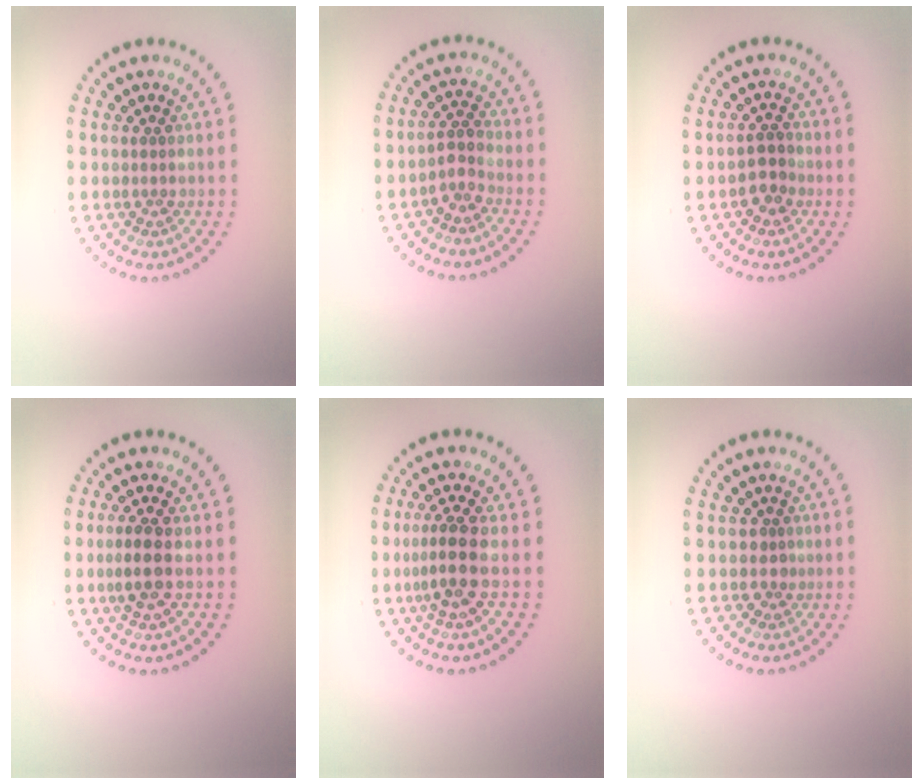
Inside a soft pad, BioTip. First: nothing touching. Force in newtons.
{"total": 1.9, "press": 1.5, "slide": 1.2}
{"total": 2.1, "press": 1.9, "slide": 0.7}
{"total": 2.6, "press": 2.5, "slide": 0.7}
{"total": 3.1, "press": 2.6, "slide": 1.7}
{"total": 1.0, "press": 0.7, "slide": 0.7}